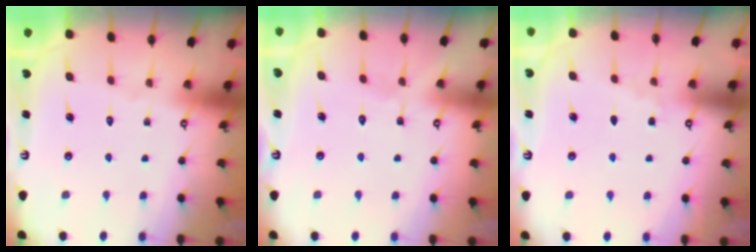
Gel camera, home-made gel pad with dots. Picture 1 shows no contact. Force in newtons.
{"total": 2.6, "press": 2.5, "slide": 0.3}
{"total": 3.3, "press": 3.3, "slide": 0.5}